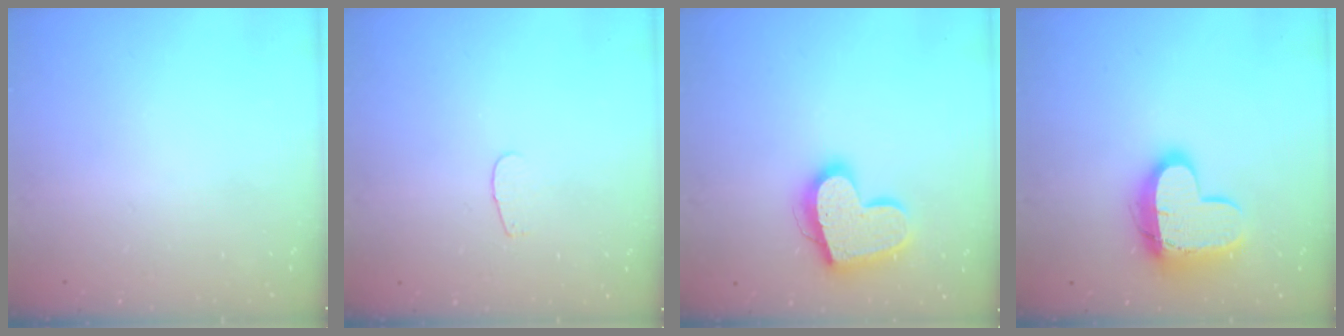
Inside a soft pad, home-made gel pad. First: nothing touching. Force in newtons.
{"total": 2.8, "press": 2.8, "slide": 0.2}
{"total": 17.7, "press": 17.6, "slide": 1.5}
{"total": 14.4, "press": 14.4, "slide": 1.0}